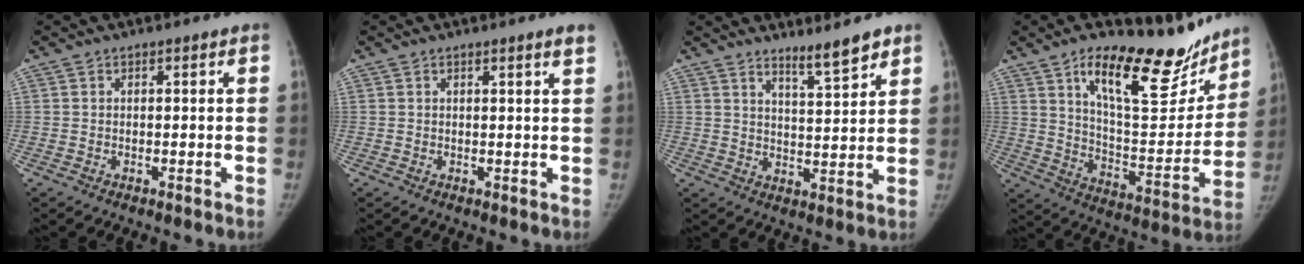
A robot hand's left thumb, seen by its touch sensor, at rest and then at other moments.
{"total": 1.8, "force": [1.3, -0.2, 1.2], "torque": [-0.014, -0.006, 0.016]}
{"total": 6.2, "force": [5.1, 0.8, 3.4], "torque": [-0.046, -0.046, 0.084]}
{"total": 22.5, "force": [15.8, 8.4, 13.7], "torque": [-0.144, -0.090, 0.249]}